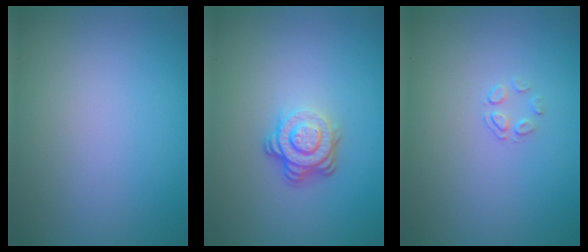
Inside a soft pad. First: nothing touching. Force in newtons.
{"total": 3.9, "press": 2.7, "slide": 2.8}
{"total": 1.1, "press": 0.5, "slide": 1.0}